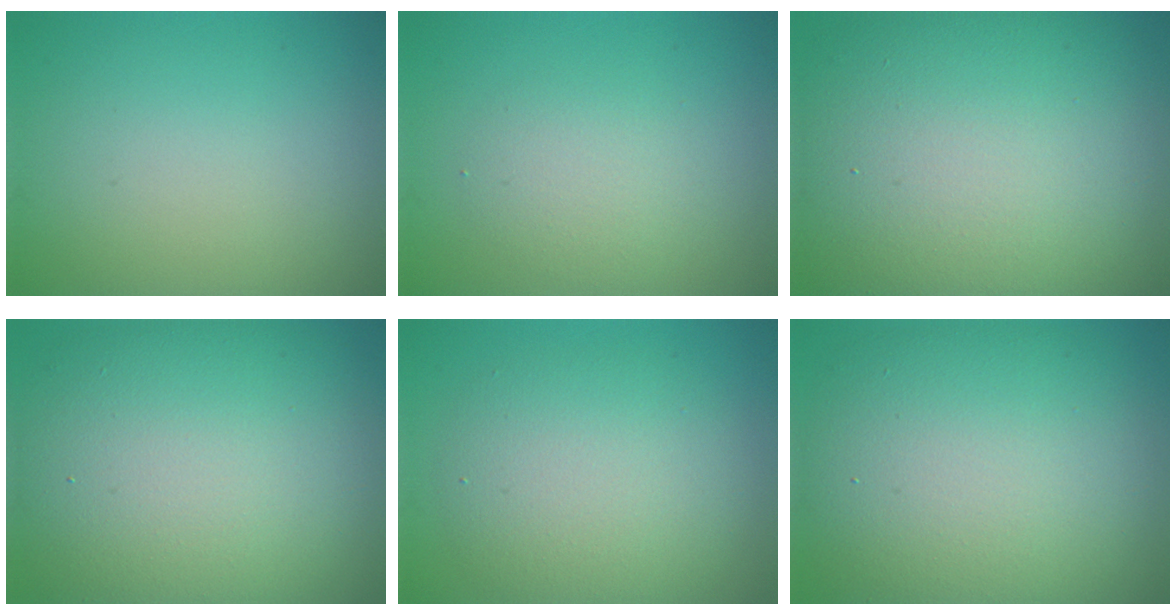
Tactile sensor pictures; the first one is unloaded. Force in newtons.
{"total": 2.4, "press": 2.4, "slide": 0.1}
{"total": 17.2, "press": 17.2, "slide": 1.1}
{"total": 14.8, "press": 14.8, "slide": 0.9}
{"total": 5.6, "press": 5.6, "slide": 0.3}
{"total": 13.5, "press": 13.4, "slide": 0.5}